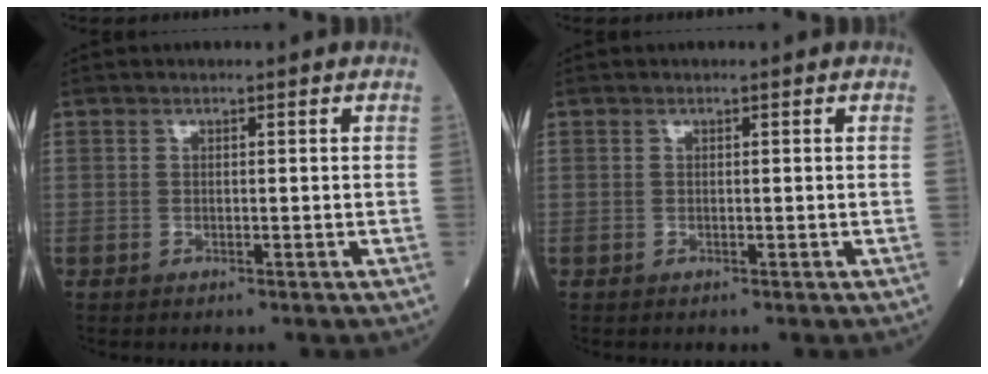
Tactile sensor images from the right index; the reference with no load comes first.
{"total": 0.0}